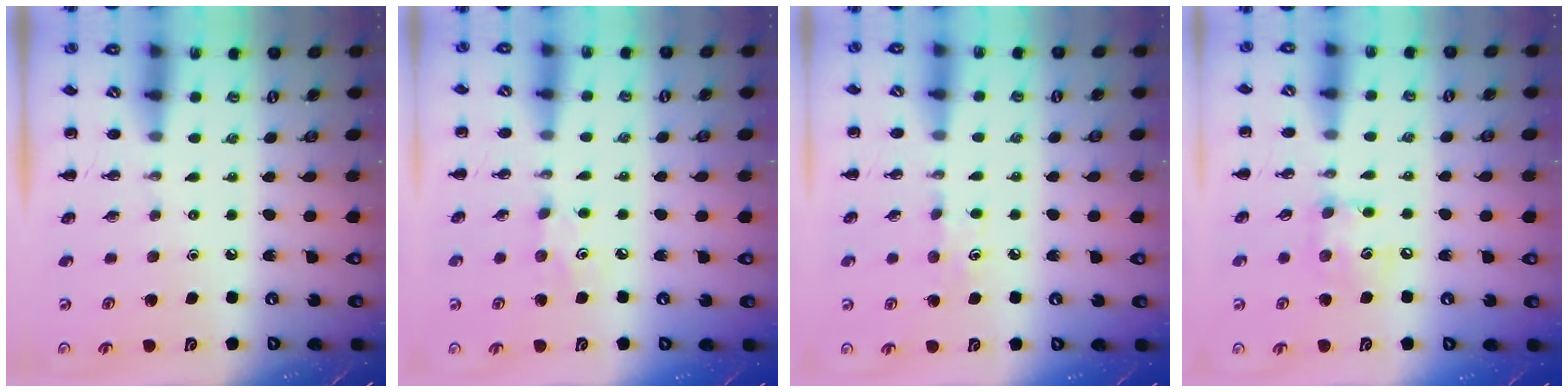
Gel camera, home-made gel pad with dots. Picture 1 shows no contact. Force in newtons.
{"total": 3.4, "press": 3.3, "slide": 0.9}
{"total": 4.7, "press": 4.4, "slide": 1.4}
{"total": 8.6, "press": 8.6, "slide": 0.8}